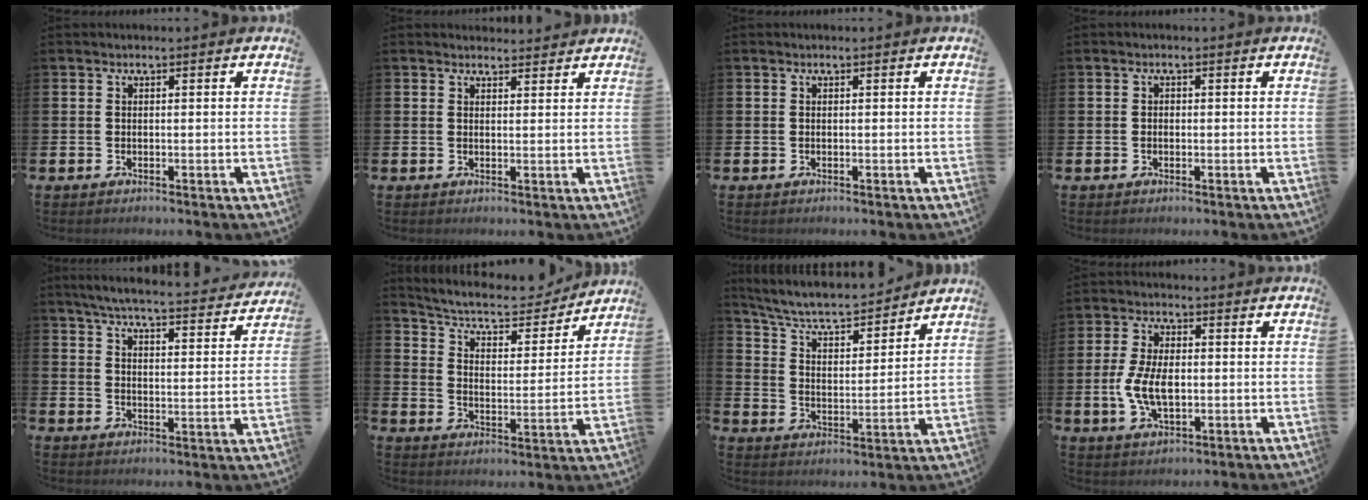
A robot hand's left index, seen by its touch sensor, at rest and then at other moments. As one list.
[{"total": 2.0, "force": [1.9, 0.5, -0.1], "torque": [0.009, -0.010, 0.033]}, {"total": 0.0}, {"total": 1.0, "force": [-0.2, 0.9, 0.5], "torque": [-0.005, 0.004, -0.007]}, {"total": 6.0, "force": [5.6, 0.4, 1.9], "torque": [-0.054, -0.039, 0.094]}, {"total": 7.0, "force": [6.4, 1.9, 2.1], "torque": [-0.069, -0.047, 0.107]}, {"total": 6.7, "force": [6.2, 1.4, 2.2], "torque": [-0.076, -0.048, 0.103]}, {"total": 6.5, "force": [-0.5, 3.5, 5.5], "torque": [-0.114, 0.001, -0.015]}]